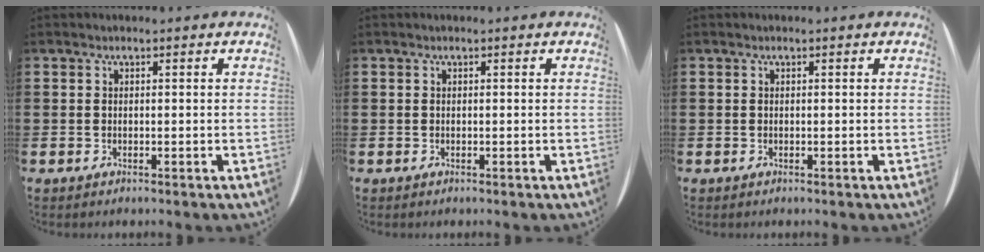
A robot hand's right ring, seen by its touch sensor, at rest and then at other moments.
{"total": 0.0}
{"total": 0.0}